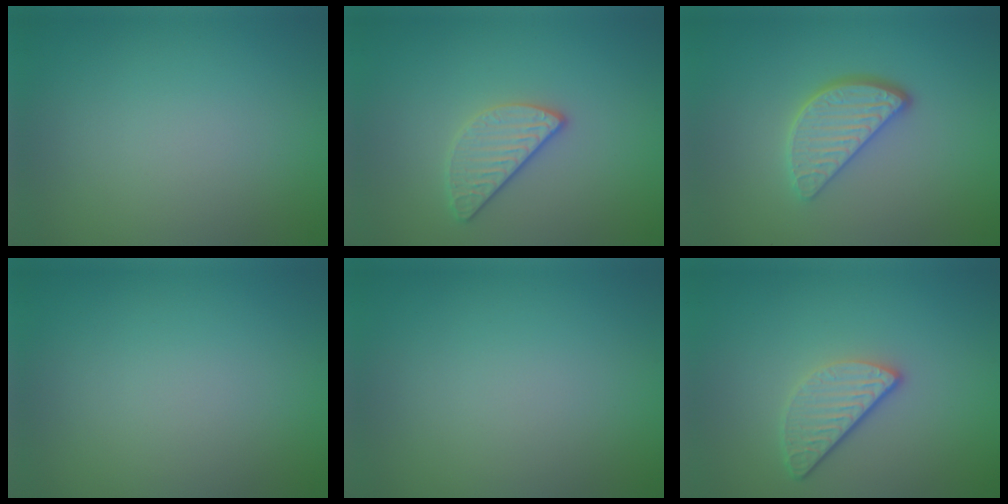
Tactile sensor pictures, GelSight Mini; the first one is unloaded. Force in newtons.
{"total": 2.5, "press": 2.4, "slide": 0.8}
{"total": 3.9, "press": 3.1, "slide": 2.4}
{"total": 0.0}
{"total": 0.0}
{"total": 2.9, "press": 2.3, "slide": 1.7}